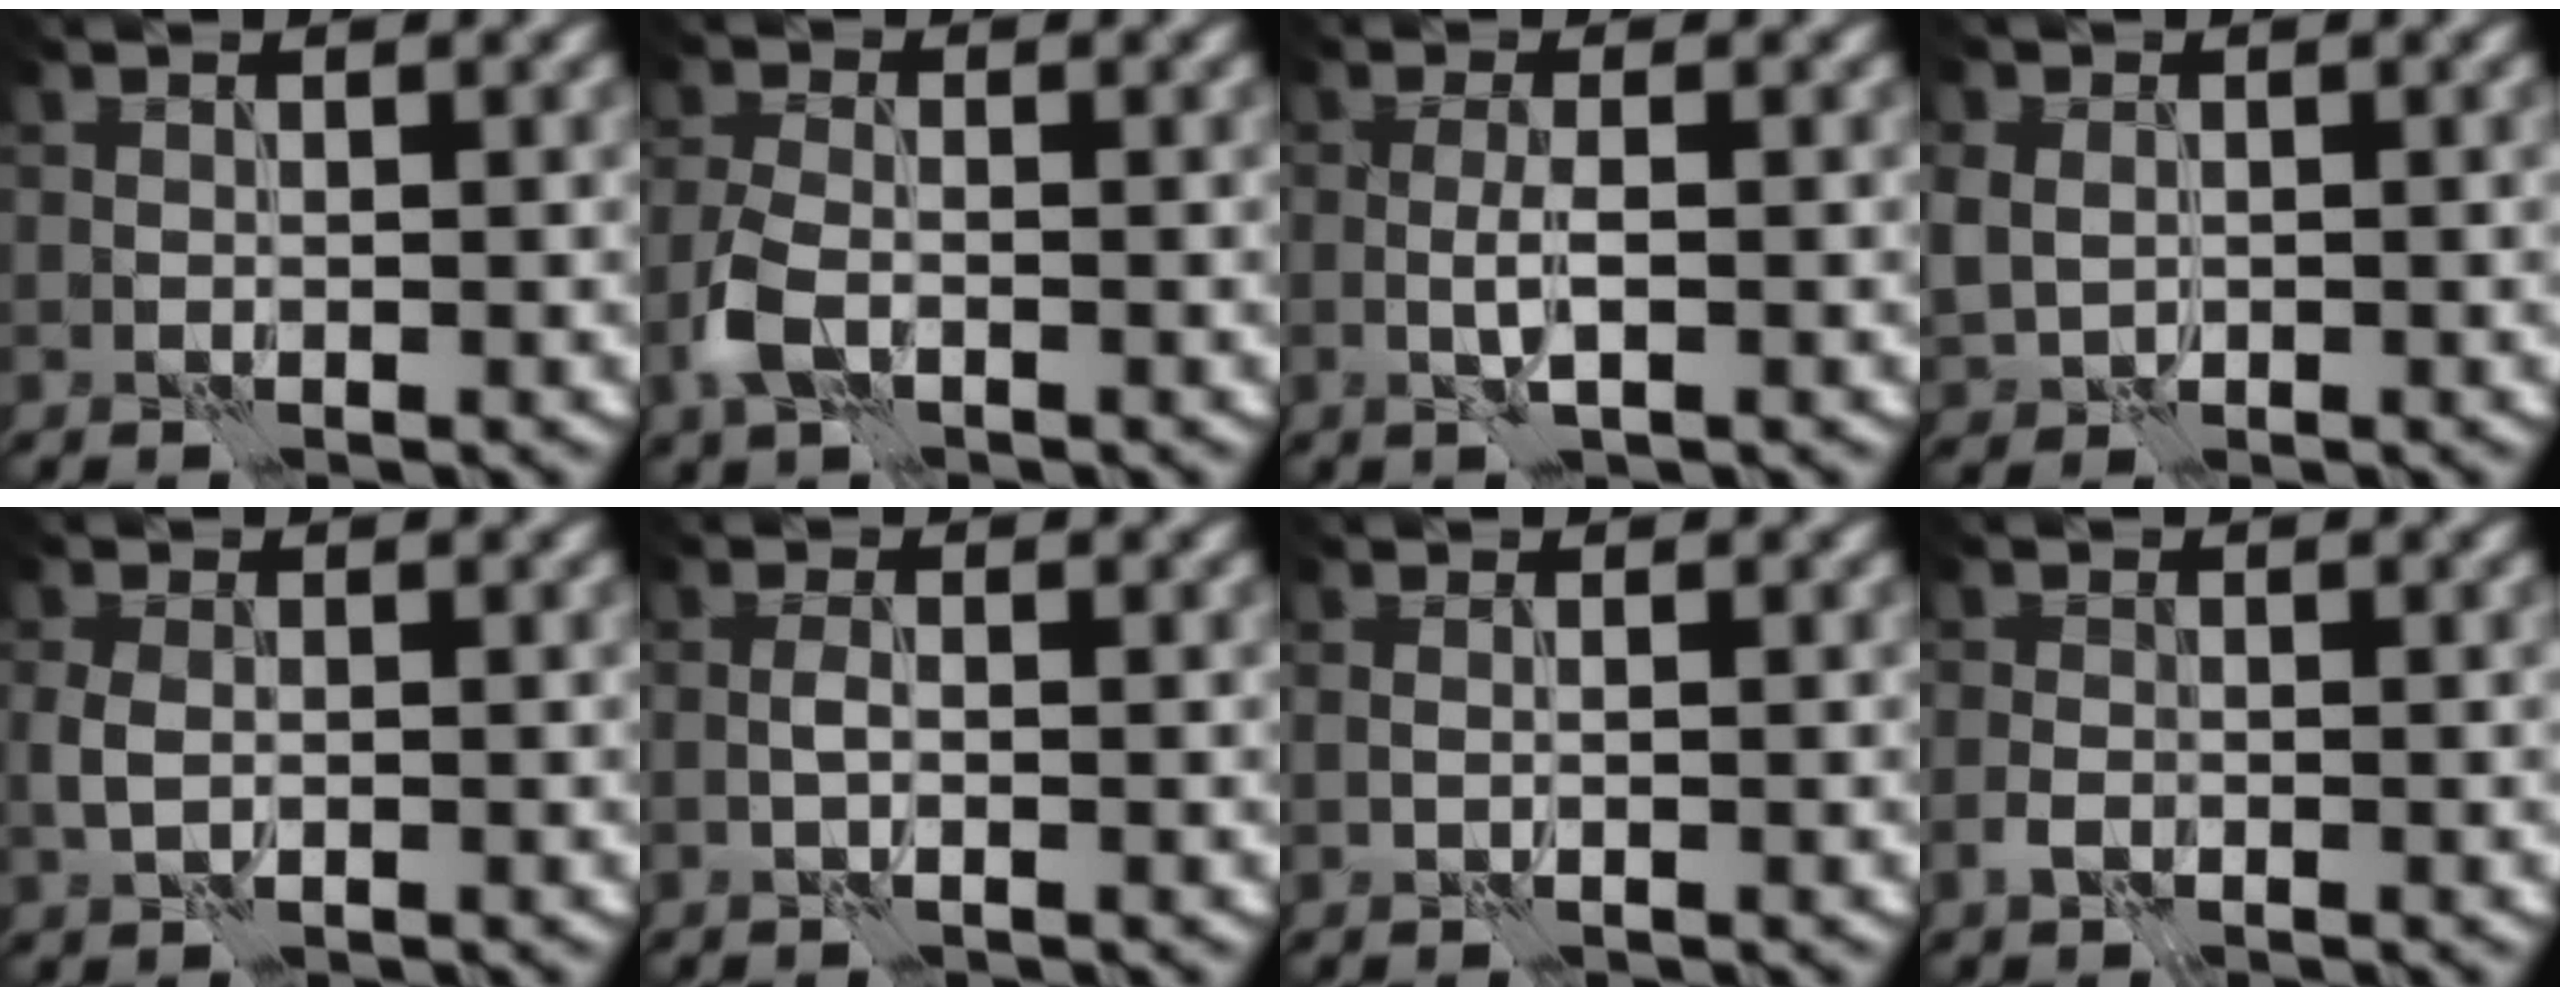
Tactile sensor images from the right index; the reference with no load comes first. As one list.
[{"total": 3.1, "force": [-1.4, 1.7, 2.2], "torque": [-0.052, -0.001, -0.035]}, {"total": 1.9, "force": [-0.3, 0.3, 1.8], "torque": [-0.037, 0.002, -0.010]}, {"total": 3.4, "force": [0.2, 2.9, 1.8], "torque": [-0.044, 0.002, 0.011]}, {"total": 1.8, "force": [-0.3, 1.2, 1.3], "torque": [-0.032, 0.000, -0.007]}, {"total": 1.2, "force": [-0.4, 0.3, 1.1], "torque": [-0.022, 0.003, -0.011]}, {"total": 0.5, "force": [0.1, 0.1, 0.5], "torque": [-0.012, -0.004, -0.001]}, {"total": 1.3, "force": [-0.7, 0.8, 0.8], "torque": [-0.015, 0.002, -0.016]}]